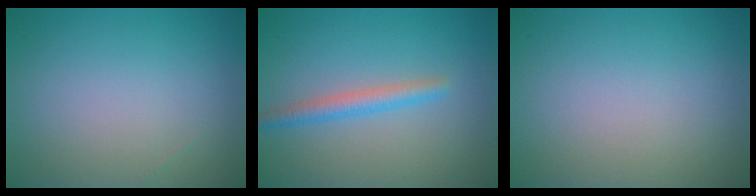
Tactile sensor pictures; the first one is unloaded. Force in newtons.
{"total": 2.3, "press": 2.2, "slide": 0.2}
{"total": 0.0}